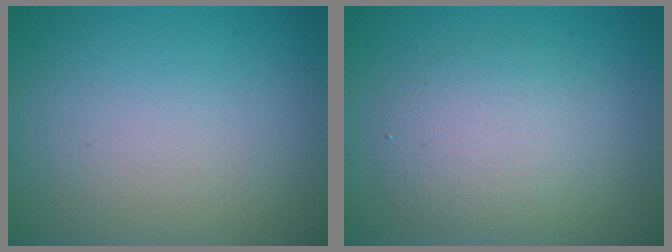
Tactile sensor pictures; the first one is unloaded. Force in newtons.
{"total": 4.0, "press": 4.0, "slide": 0.2}